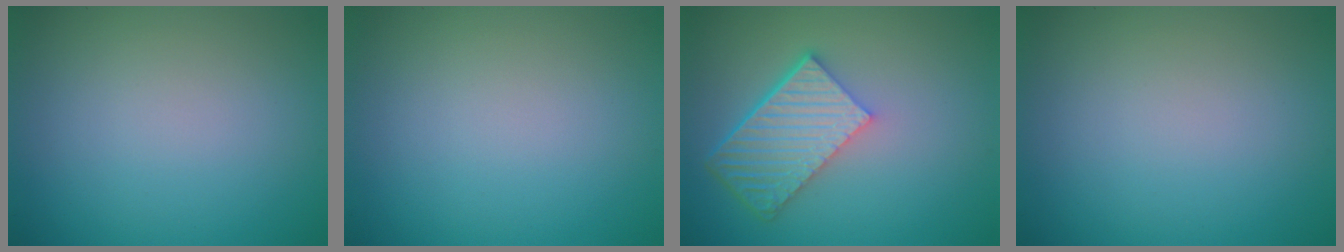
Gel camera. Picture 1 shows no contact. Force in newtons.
{"total": 0.0}
{"total": 6.2, "press": 4.3, "slide": 4.5}
{"total": 0.0}